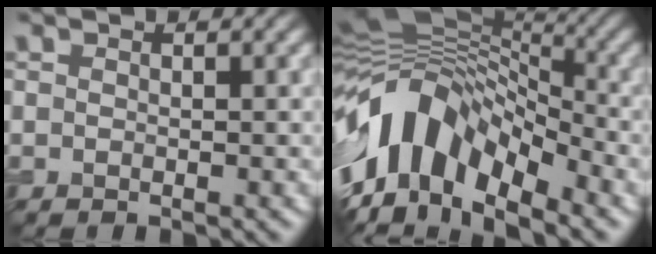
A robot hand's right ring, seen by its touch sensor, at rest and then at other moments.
{"total": 13.0, "force": [-4.4, 7.6, 9.7], "torque": [-0.175, 0.022, -0.095]}